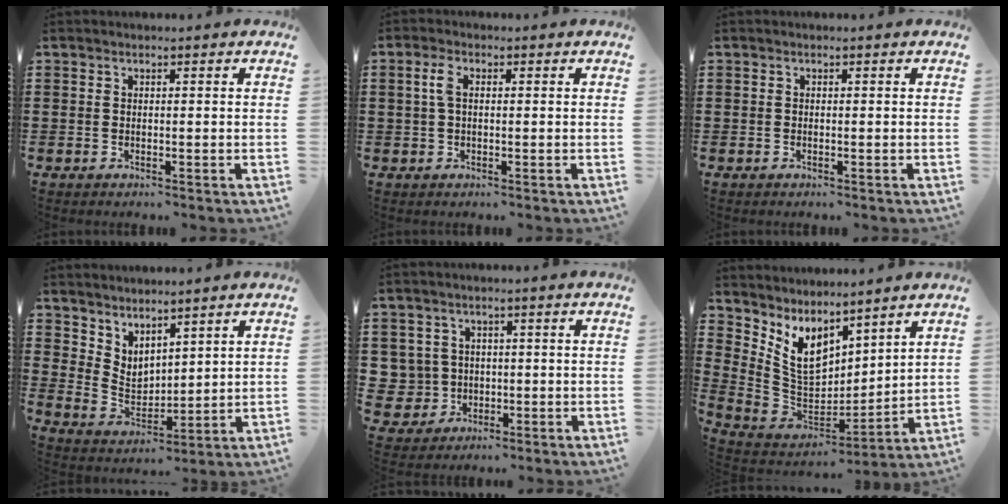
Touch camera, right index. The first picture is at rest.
{"total": 2.8, "force": [0.4, 1.2, 2.5], "torque": [-0.067, 0.002, 0.001]}
{"total": 0.0}
{"total": 4.3, "force": [3.9, 1.8, 0.1], "torque": [-0.021, -0.017, 0.074]}
{"total": 4.2, "force": [0.1, 4.2, 0.5], "torque": [-0.037, 0.011, -0.002]}
{"total": 8.5, "force": [4.6, 5.5, 4.7], "torque": [-0.124, -0.025, 0.091]}